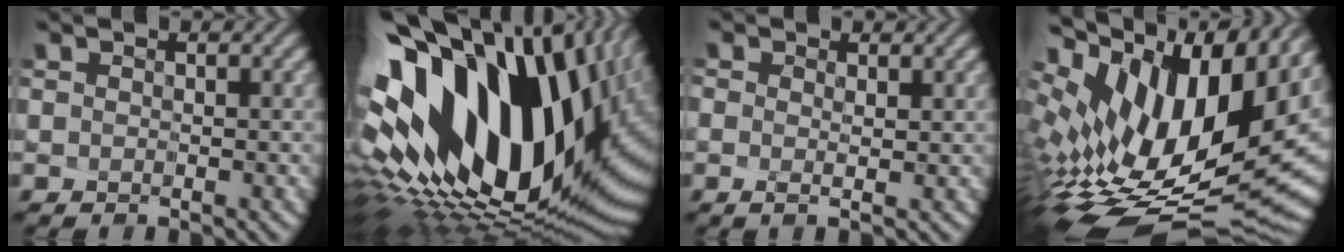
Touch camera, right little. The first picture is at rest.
{"total": 19.9, "force": [2.7, 10.0, 17.0], "torque": [-0.311, -0.071, 0.075]}
{"total": 0.6, "force": [-0.1, -0.5, 0.3], "torque": [-0.004, -0.017, 0.010]}
{"total": 15.8, "force": [4.9, 7.5, 13.0], "torque": [-0.209, 0.012, 0.104]}